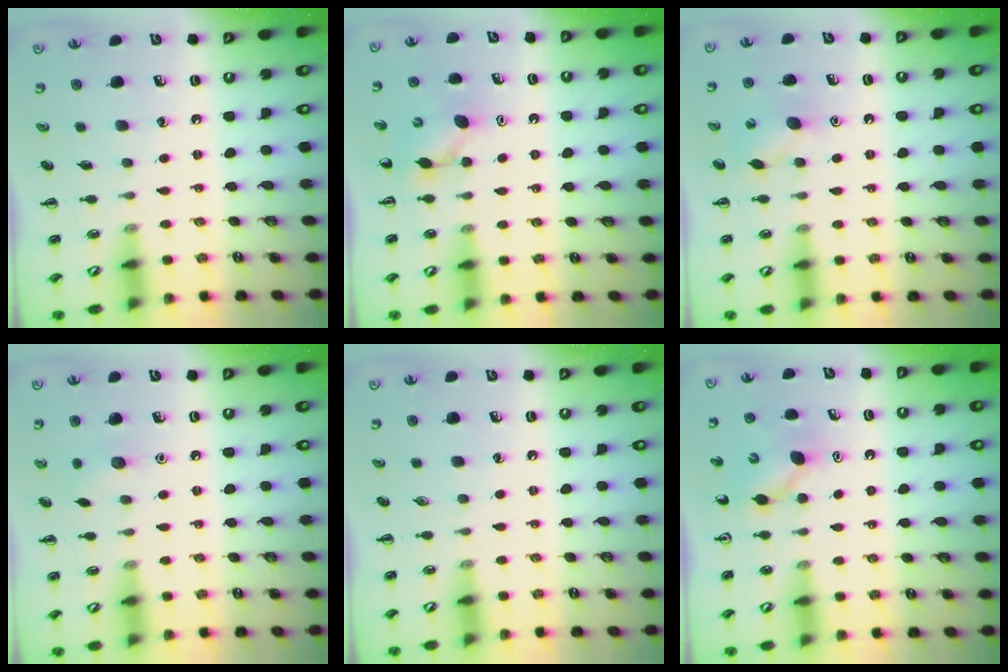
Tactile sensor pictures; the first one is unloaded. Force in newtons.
{"total": 4.2, "press": 4.0, "slide": 1.3}
{"total": 6.7, "press": 6.6, "slide": 1.6}
{"total": 4.3, "press": 4.1, "slide": 1.2}
{"total": 0.0}
{"total": 2.9, "press": 2.7, "slide": 1.1}